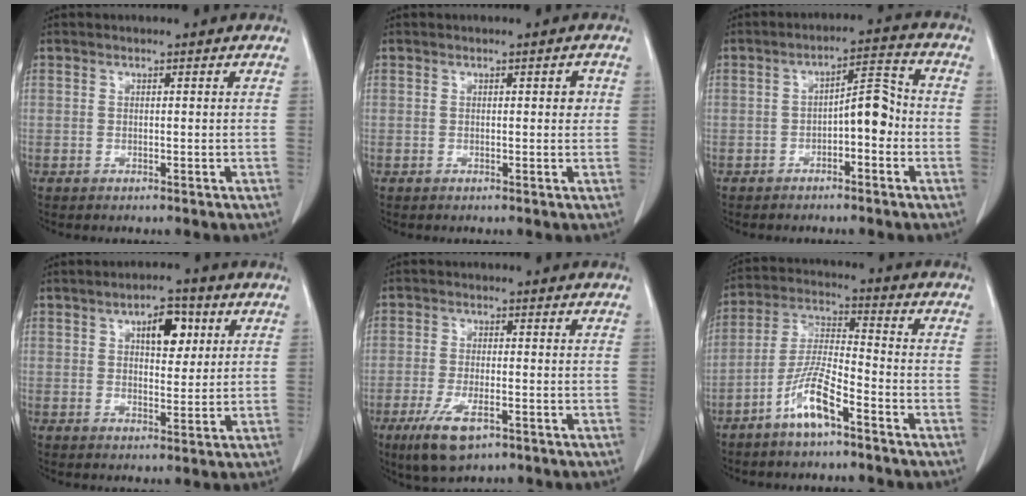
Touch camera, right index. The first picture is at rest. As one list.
[{"total": 1.4, "force": [0.3, 0.6, 1.2], "torque": [-0.011, 0.003, 0.003]}, {"total": 5.9, "force": [-1.7, 2.0, 5.3], "torque": [-0.084, 0.026, -0.026]}, {"total": 6.1, "force": [2.4, 2.9, 4.8], "torque": [-0.073, 0.008, 0.038]}, {"total": 7.1, "force": [-3.9, 2.2, 5.6], "torque": [-0.113, -0.016, -0.062]}, {"total": 8.9, "force": [-5.3, 1.4, 7.0], "torque": [-0.151, -0.003, -0.104]}]